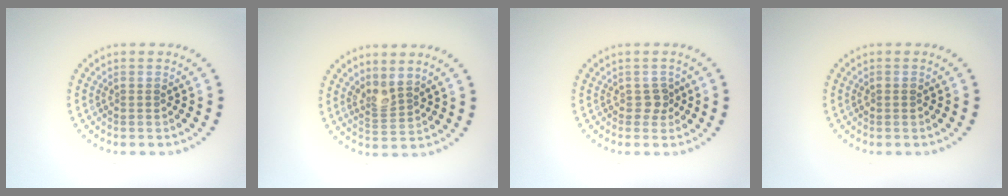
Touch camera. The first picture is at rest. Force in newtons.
{"total": 2.2, "press": 1.6, "slide": 1.4}
{"total": 1.2, "press": 1.1, "slide": 0.6}
{"total": 0.7, "press": 0.6, "slide": 0.2}